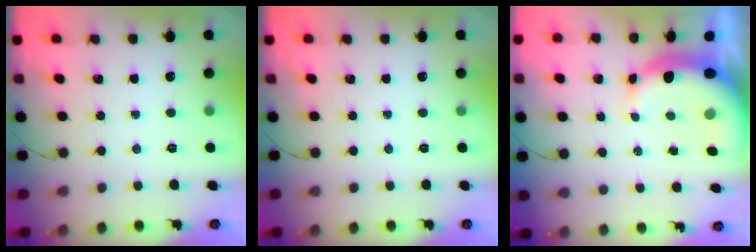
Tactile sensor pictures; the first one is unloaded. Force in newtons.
{"total": 0.0}
{"total": 8.8, "press": 8.5, "slide": 1.9}